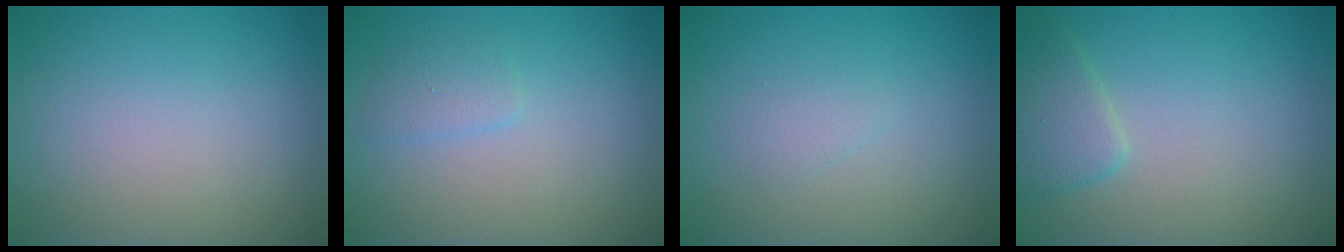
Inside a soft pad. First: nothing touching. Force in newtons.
{"total": 1.3, "press": 1.3, "slide": 0.1}
{"total": 0.9, "press": 0.9, "slide": 0.1}
{"total": 2.4, "press": 2.4, "slide": 0.1}